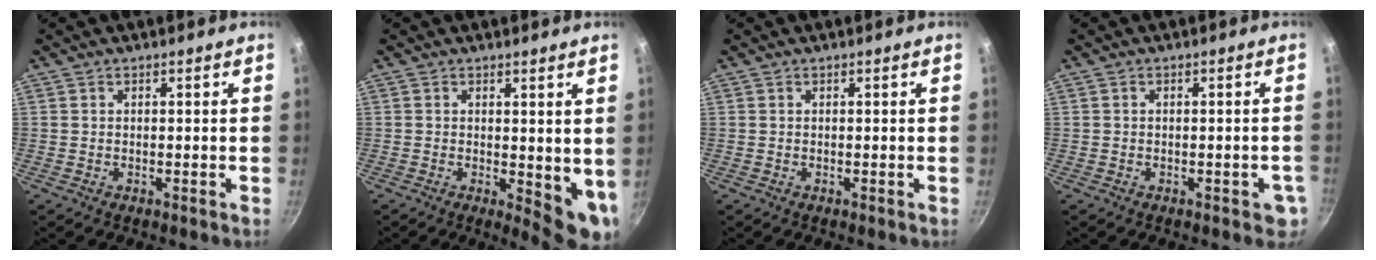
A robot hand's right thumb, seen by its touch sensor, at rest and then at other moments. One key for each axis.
{"total": 7.4, "fx": 0.7, "fy": 3.2, "fz": 6.6, "tx": -0.073, "ty": -0.019, "tz": 0.012}
{"total": 0.0}
{"total": 3.2, "fx": -1.1, "fy": 1.8, "fz": 2.4, "tx": -0.014, "ty": 0.012, "tz": -0.009}